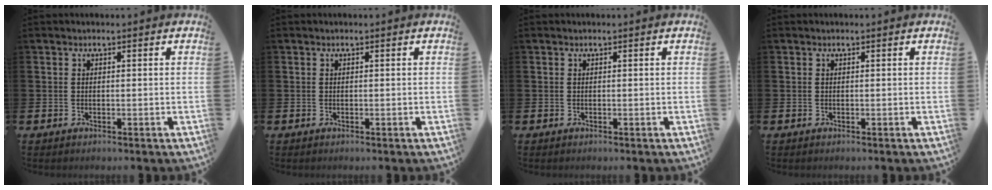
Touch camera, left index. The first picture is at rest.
{"total": 0.0}
{"total": 0.0}
{"total": 0.0}